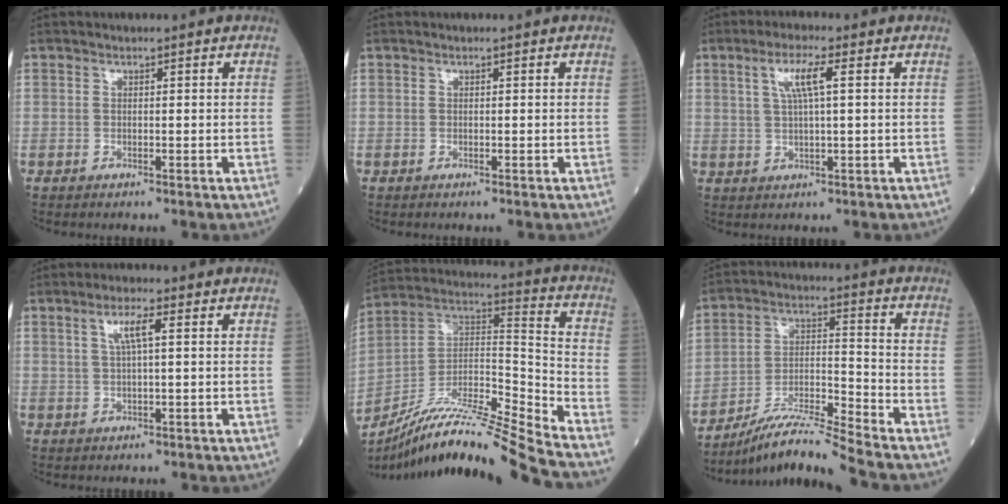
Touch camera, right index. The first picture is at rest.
{"total": 0.0}
{"total": 5.0, "force": [1.6, 0.3, 4.7], "torque": [-0.093, 0.006, 0.033]}
{"total": 3.7, "force": [1.2, 0.3, 3.5], "torque": [-0.069, 0.007, 0.022]}
{"total": 21.6, "force": [-19.1, -1.4, 10.1], "torque": [-0.207, 0.002, -0.338]}
{"total": 10.4, "force": [-9.5, -1.8, 3.9], "torque": [-0.075, 0.001, -0.171]}